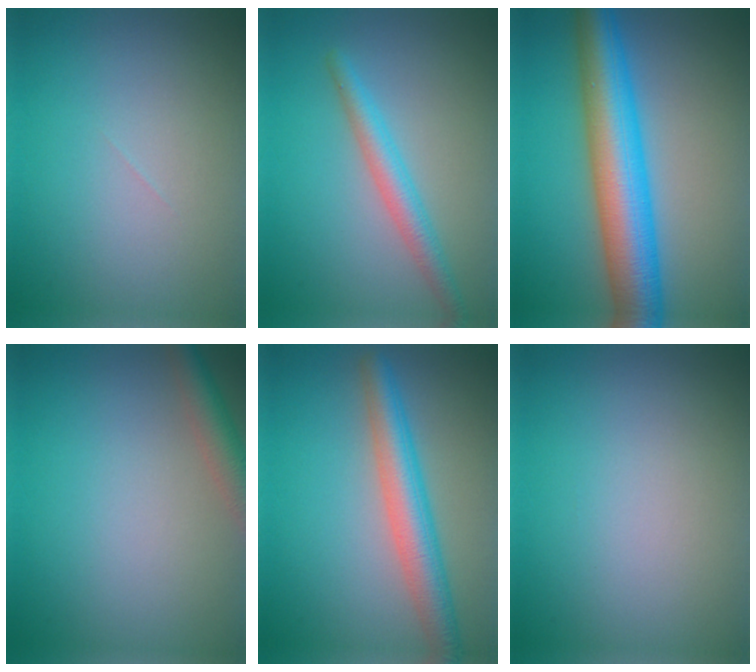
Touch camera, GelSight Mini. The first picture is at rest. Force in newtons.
{"total": 2.9, "press": 2.9, "slide": 0.1}
{"total": 9.5, "press": 9.5, "slide": 0.1}
{"total": 2.9, "press": 2.9, "slide": 0.2}
{"total": 5.0, "press": 5.0, "slide": 0.1}
{"total": 0.0}